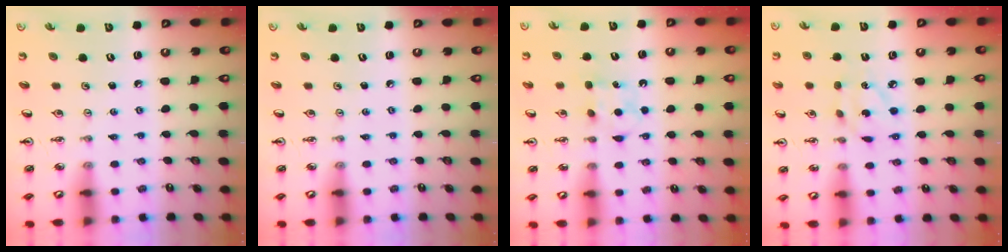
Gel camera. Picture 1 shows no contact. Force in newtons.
{"total": 0.0}
{"total": 6.2, "press": 6.1, "slide": 0.9}
{"total": 5.9, "press": 5.9, "slide": 0.3}